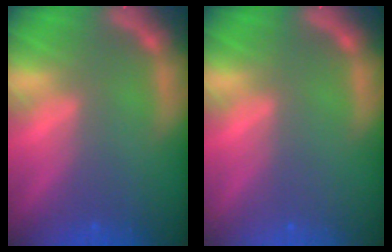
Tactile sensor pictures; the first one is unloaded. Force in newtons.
{"total": 0.0}